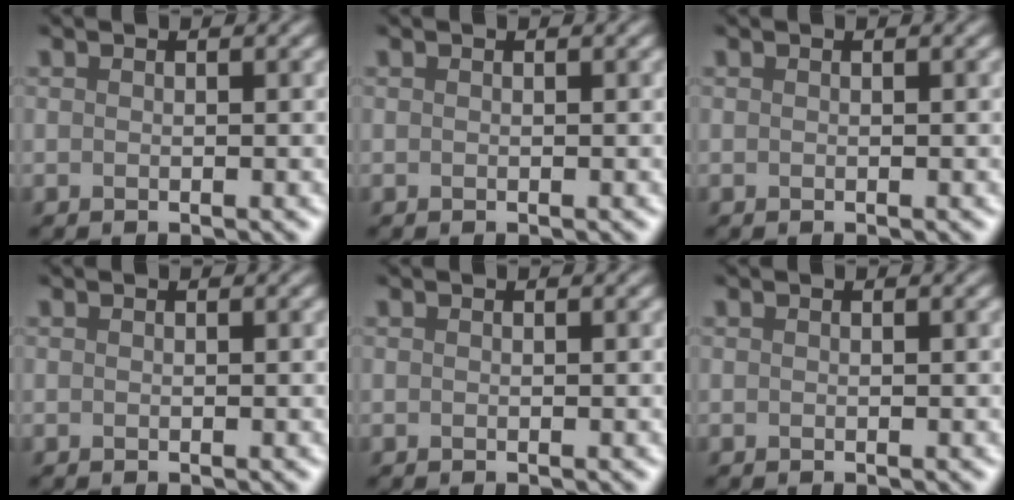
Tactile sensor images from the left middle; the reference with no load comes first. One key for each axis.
{"total": 0.0}
{"total": 0.0}
{"total": 0.0}
{"total": 0.0}
{"total": 0.0}